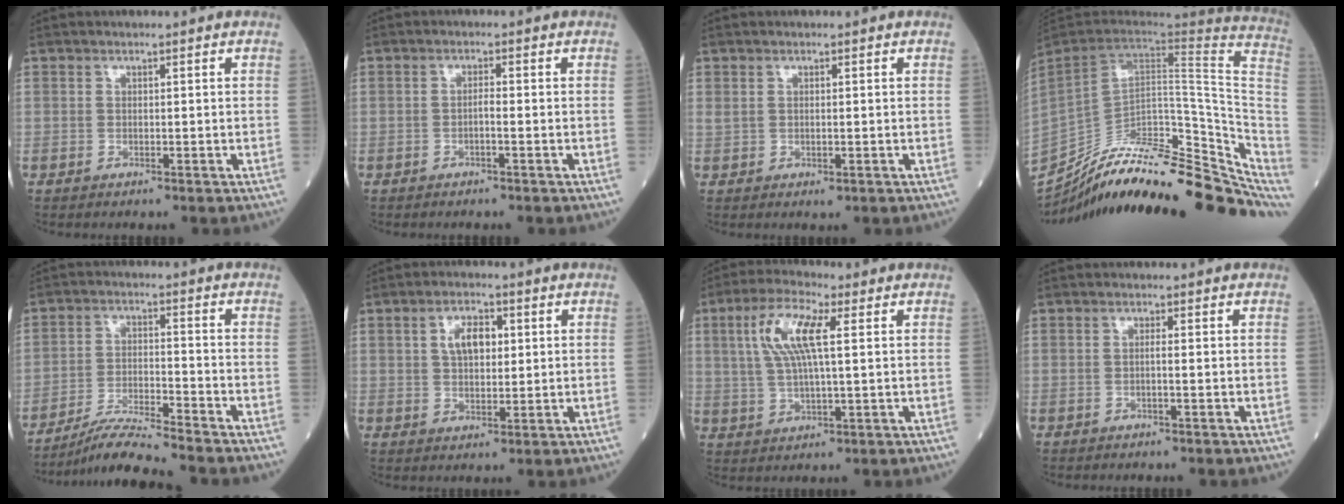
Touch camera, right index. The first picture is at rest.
{"total": 1.1, "force": [-0.3, 0.1, 1.1], "torque": [-0.021, 0.003, -0.004]}
{"total": 1.6, "force": [0.4, 0.7, 1.4], "torque": [-0.038, 0.005, 0.018]}
{"total": 30.7, "force": [-25.3, 8.5, 15.2], "torque": [-0.170, -0.005, -0.353]}
{"total": 8.2, "force": [-7.6, -1.3, 2.9], "torque": [-0.055, -0.018, -0.140]}
{"total": 5.2, "force": [1.4, 2.7, 4.2], "torque": [-0.076, 0.010, 0.026]}
{"total": 9.1, "force": [2.5, 2.0, 8.5], "torque": [-0.181, 0.013, 0.050]}
{"total": 0.6, "force": [0.2, -0.1, 0.6], "torque": [-0.014, 0.001, 0.004]}